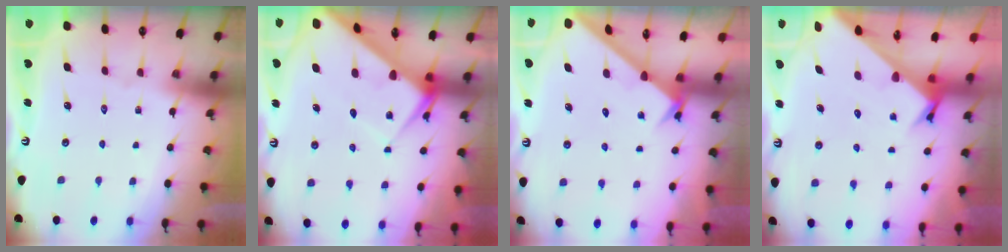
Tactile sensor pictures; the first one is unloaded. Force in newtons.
{"total": 8.7, "press": 8.7, "slide": 0.7}
{"total": 2.0, "press": 2.0, "slide": 0.2}
{"total": 2.6, "press": 2.6, "slide": 0.2}